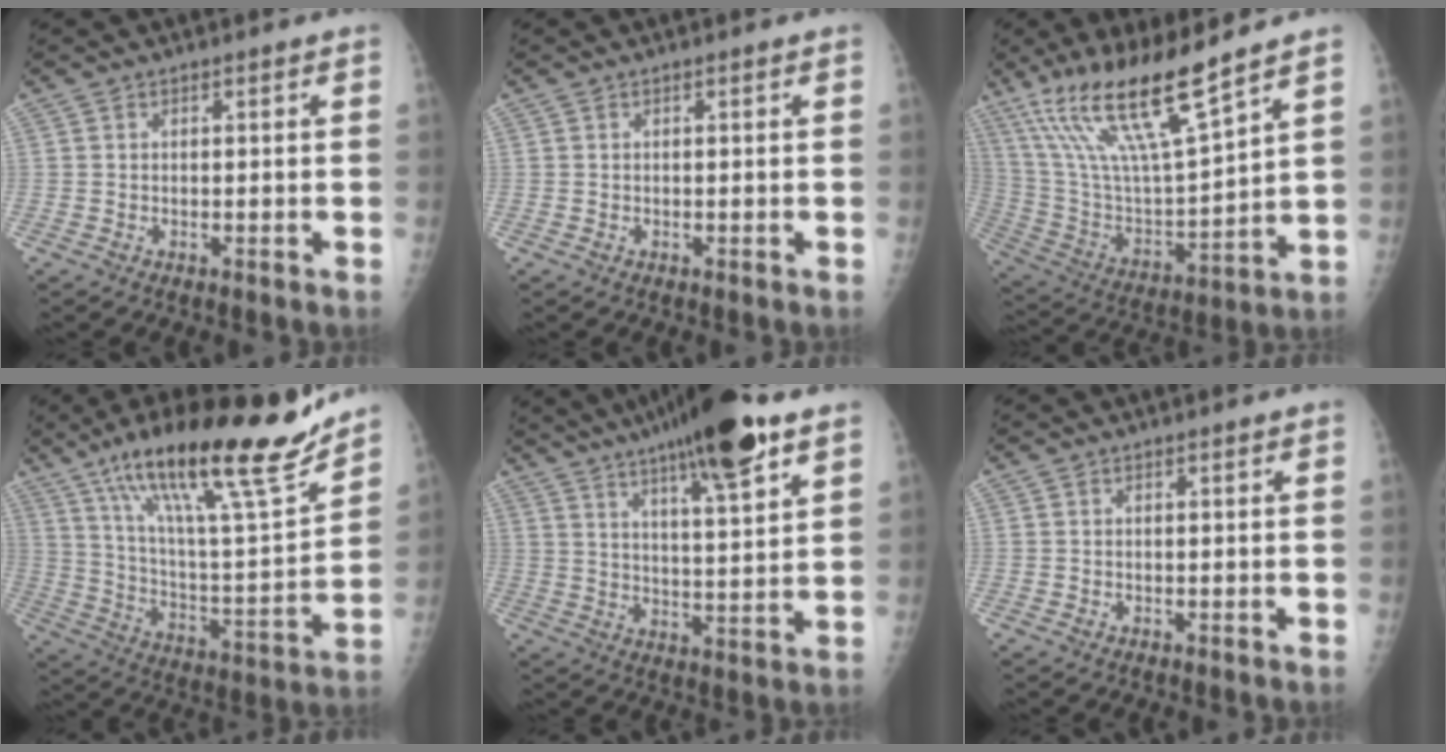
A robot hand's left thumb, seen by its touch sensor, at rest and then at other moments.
{"total": 0.0}
{"total": 19.9, "force": [13.6, 3.0, 14.3], "torque": [-0.260, -0.064, 0.262]}
{"total": 27.0, "force": [18.6, 4.8, 18.9], "torque": [-0.289, -0.063, 0.314]}
{"total": 18.2, "force": [11.5, 3.3, 13.6], "torque": [-0.205, -0.038, 0.183]}
{"total": 0.0}